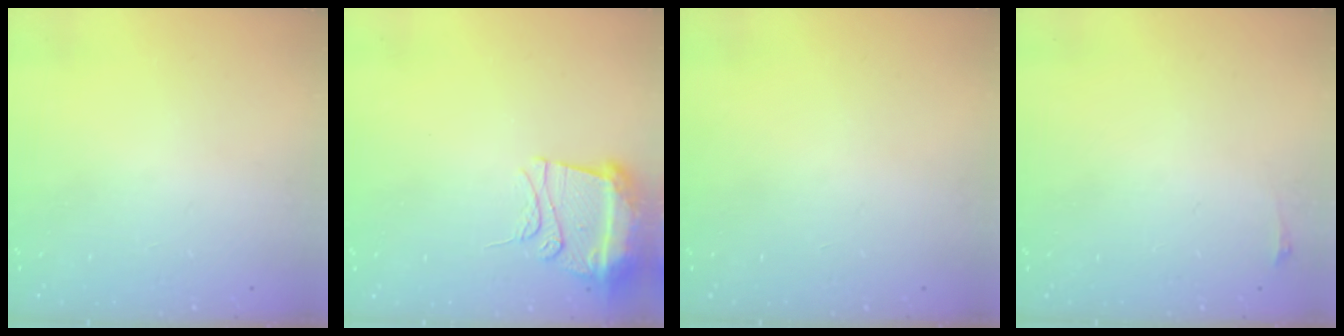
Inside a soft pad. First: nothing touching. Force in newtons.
{"total": 10.8, "press": 10.7, "slide": 1.1}
{"total": 0.0}
{"total": 2.8, "press": 2.1, "slide": 1.9}